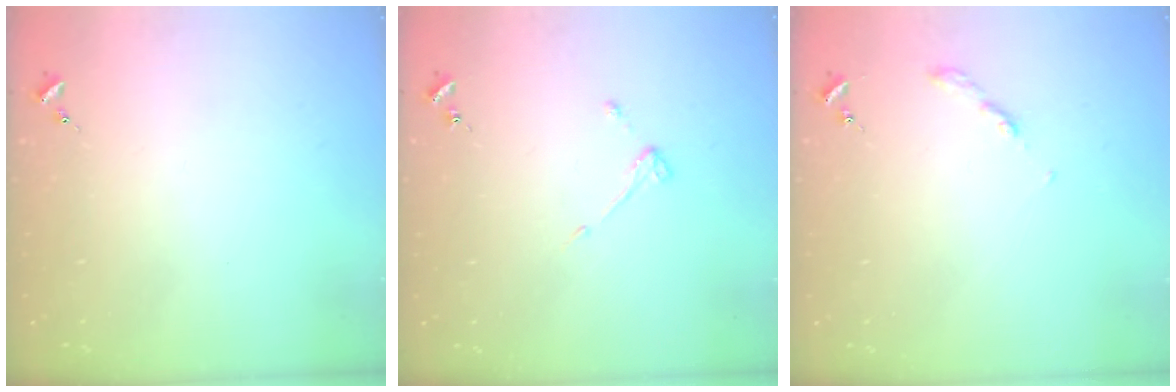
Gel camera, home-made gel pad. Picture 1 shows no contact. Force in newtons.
{"total": 3.0, "press": 3.0, "slide": 0.6}
{"total": 2.7, "press": 2.6, "slide": 0.3}